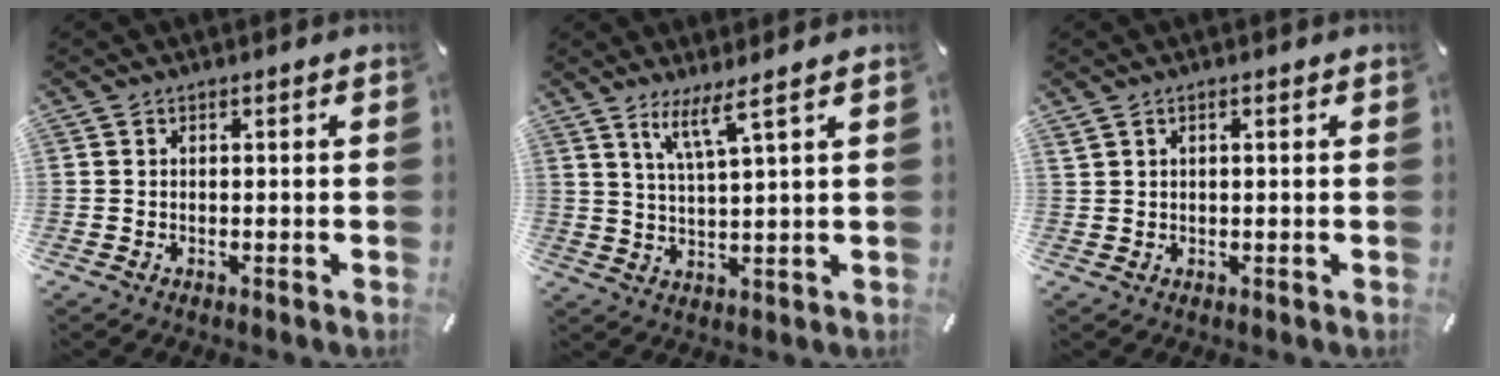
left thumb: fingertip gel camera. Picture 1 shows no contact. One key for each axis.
{"total": 6.6, "fx": 4.7, "fy": 0.2, "fz": 4.7, "tx": -0.105, "ty": -0.016, "tz": 0.080}
{"total": 1.2, "fx": 0.6, "fy": 0.6, "fz": 0.8, "tx": -0.018, "ty": 0.001, "tz": 0.010}